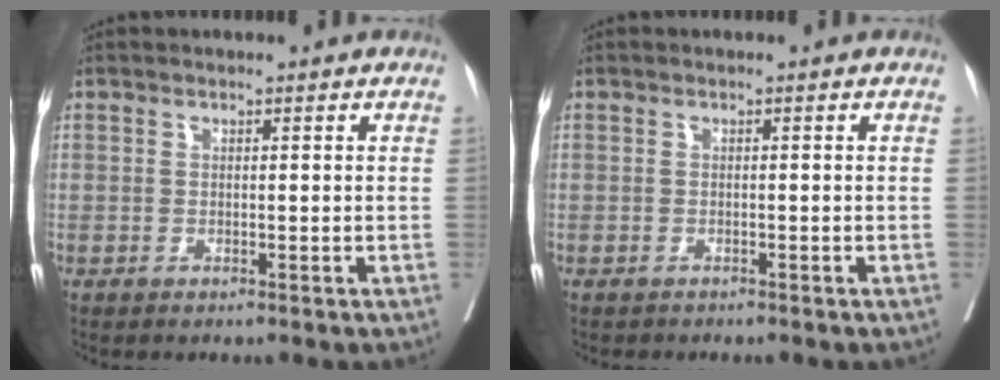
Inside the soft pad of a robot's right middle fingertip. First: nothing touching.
{"total": 0.9, "force": [-0.8, 0.4, 0.1], "torque": [-0.012, -0.001, -0.015]}